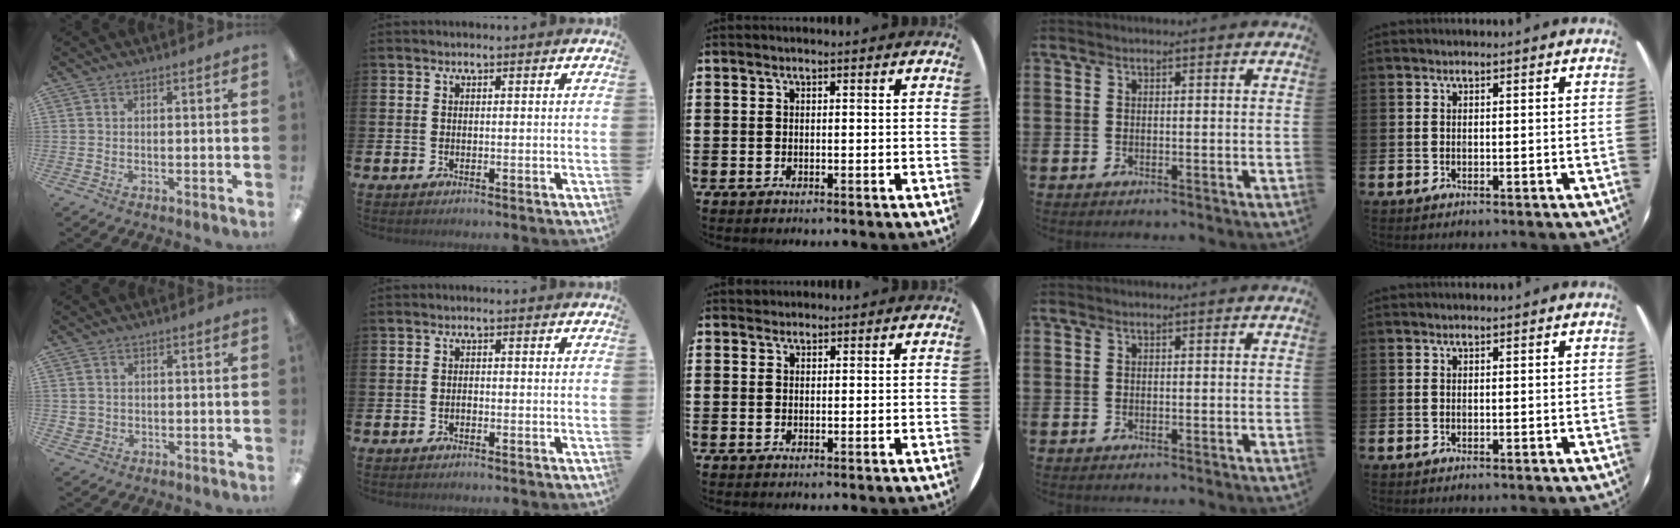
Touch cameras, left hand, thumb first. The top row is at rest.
{"thumb": {"total": 2.2, "force": [0.0, 2.2, 0.1], "torque": [-0.005, 0.003, -0.002]}, "index": {"total": 0.6, "force": [-0.4, 0.3, 0.3], "torque": [-0.010, -0.001, -0.008]}, "middle": {"total": 0.8, "force": [0.7, 0.3, -0.2], "torque": [0.002, 0.004, 0.014]}}